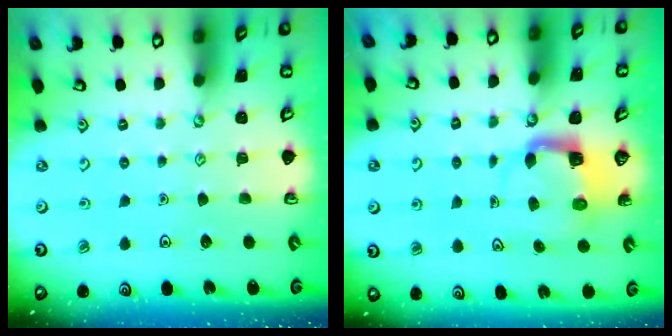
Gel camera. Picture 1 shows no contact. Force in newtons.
{"total": 4.0, "press": 3.9, "slide": 0.4}